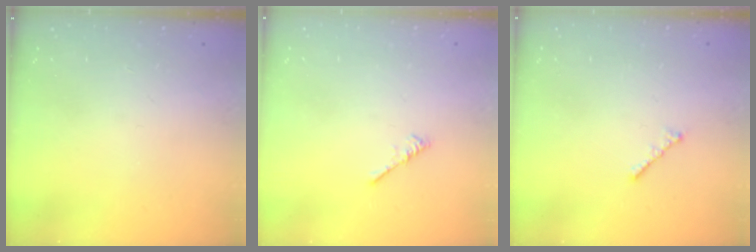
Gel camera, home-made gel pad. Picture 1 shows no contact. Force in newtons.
{"total": 0.0}
{"total": 1.9, "press": 1.8, "slide": 0.5}